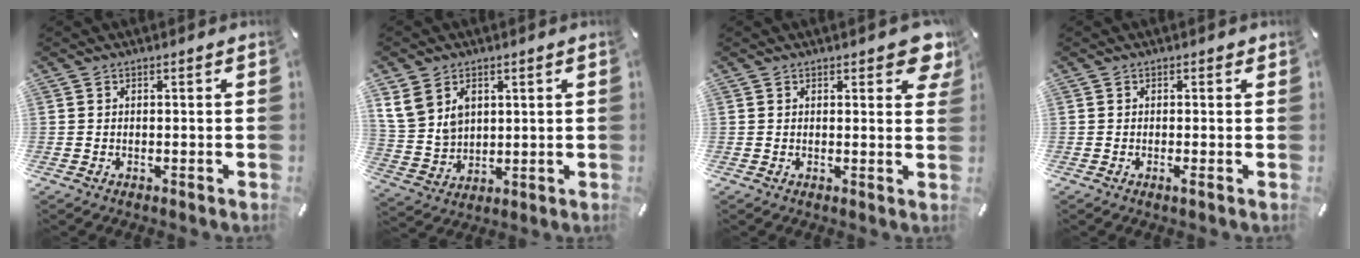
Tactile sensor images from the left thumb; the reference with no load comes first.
{"total": 8.5, "force": [4.2, 6.8, 2.9], "torque": [-0.086, -0.009, 0.080]}
{"total": 4.9, "force": [3.0, 2.4, 3.1], "torque": [-0.030, -0.014, 0.047]}
{"total": 1.2, "force": [-0.2, 0.1, 1.2], "torque": [-0.022, -0.005, -0.002]}